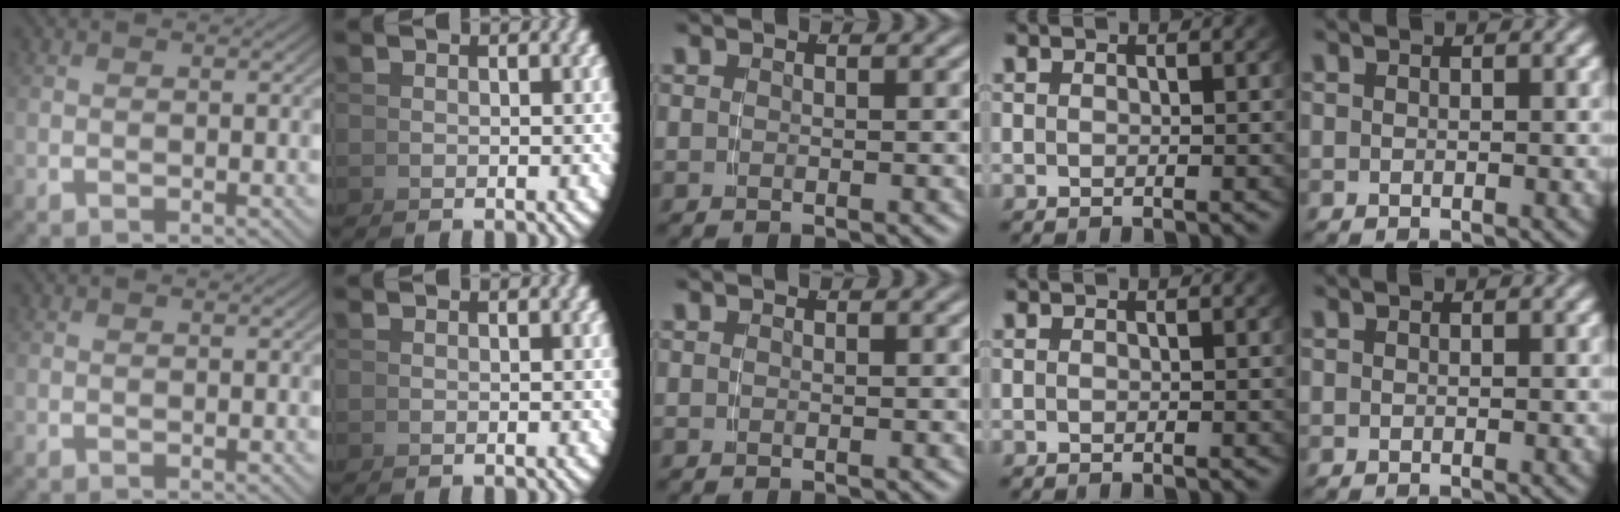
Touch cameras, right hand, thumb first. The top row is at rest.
{}